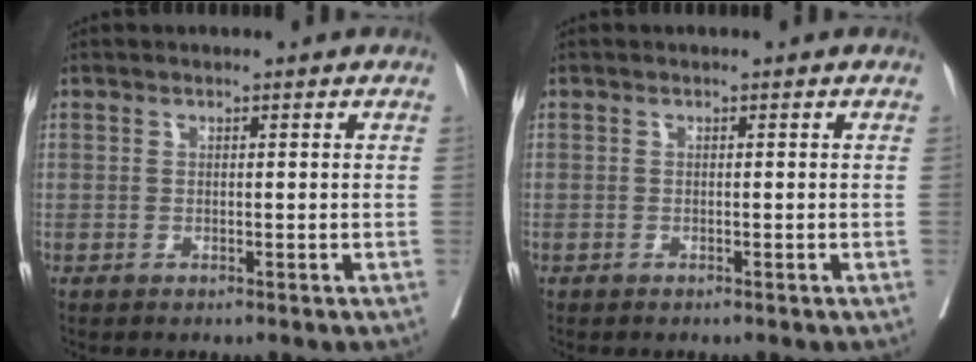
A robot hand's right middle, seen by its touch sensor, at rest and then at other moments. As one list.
[{"total": 0.0}]